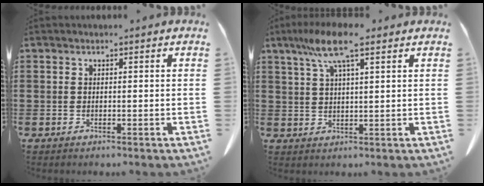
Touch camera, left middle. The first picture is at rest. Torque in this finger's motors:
{"motor_torque": [1.70, -0.17, 0.73, 0.17]}